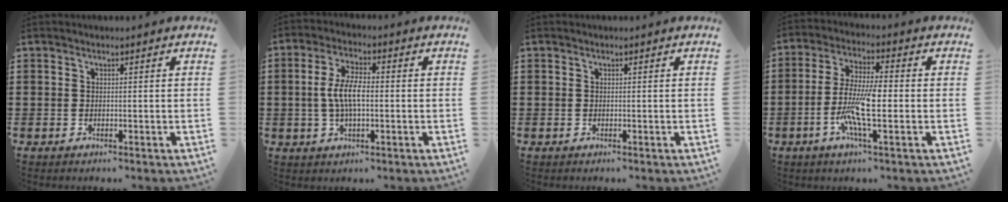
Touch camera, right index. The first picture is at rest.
{"total": 6.5, "force": [-0.4, 2.4, 6.0], "torque": [-0.135, -0.004, -0.016]}
{"total": 0.0}
{"total": 9.1, "force": [-2.0, 2.2, 8.6], "torque": [-0.186, -0.012, -0.043]}